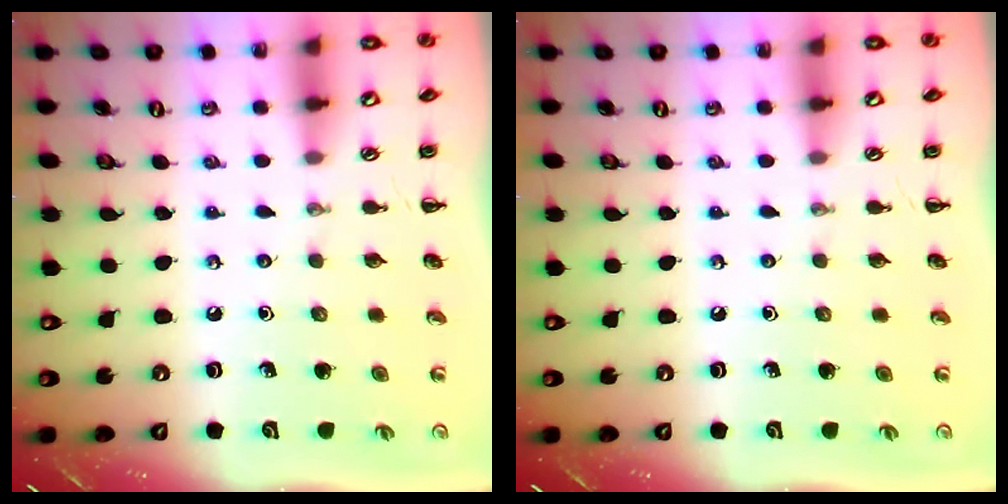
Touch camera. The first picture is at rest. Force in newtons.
{"total": 0.0}